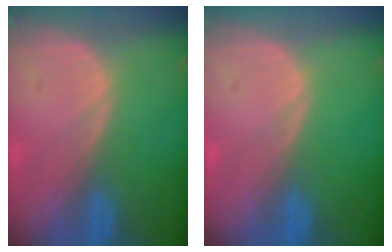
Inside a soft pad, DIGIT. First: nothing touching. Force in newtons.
{"total": 0.0}